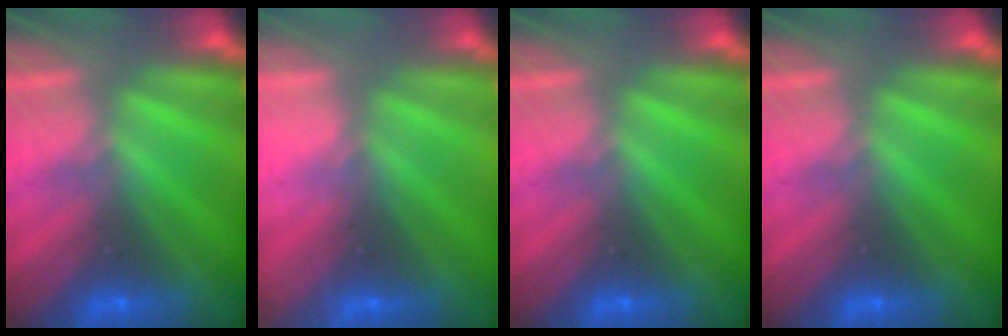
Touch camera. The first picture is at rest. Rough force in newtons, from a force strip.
{"total": 2.3}
{"total": 0.0}
{"total": 0.0}